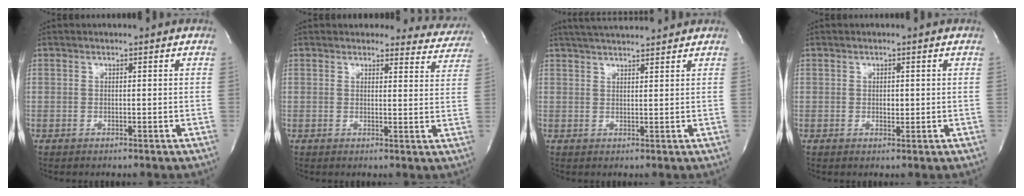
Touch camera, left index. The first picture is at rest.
{"total": 8.5, "force": [8.1, 2.4, -0.7], "torque": [0.050, -0.030, 0.055]}
{"total": 8.3, "force": [7.6, 0.3, 3.1], "torque": [-0.059, 0.029, 0.116]}
{"total": 1.1, "force": [0.1, 0.7, 0.9], "torque": [-0.011, 0.000, 0.003]}